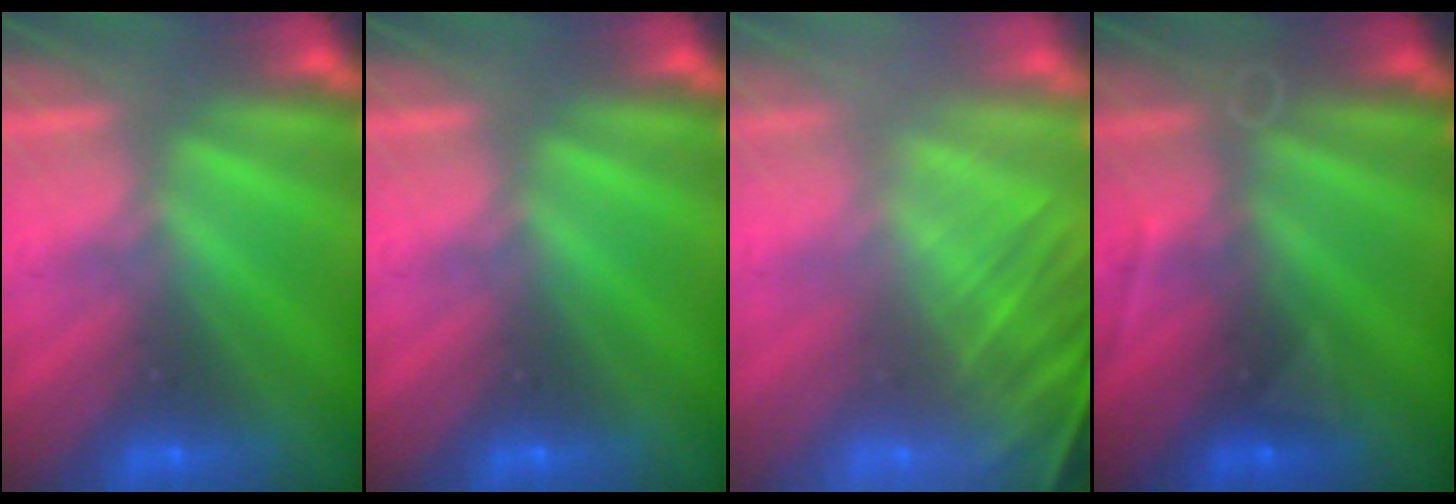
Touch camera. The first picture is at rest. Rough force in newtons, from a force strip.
{"total": 0.0}
{"total": 6.5}
{"total": 2.8}